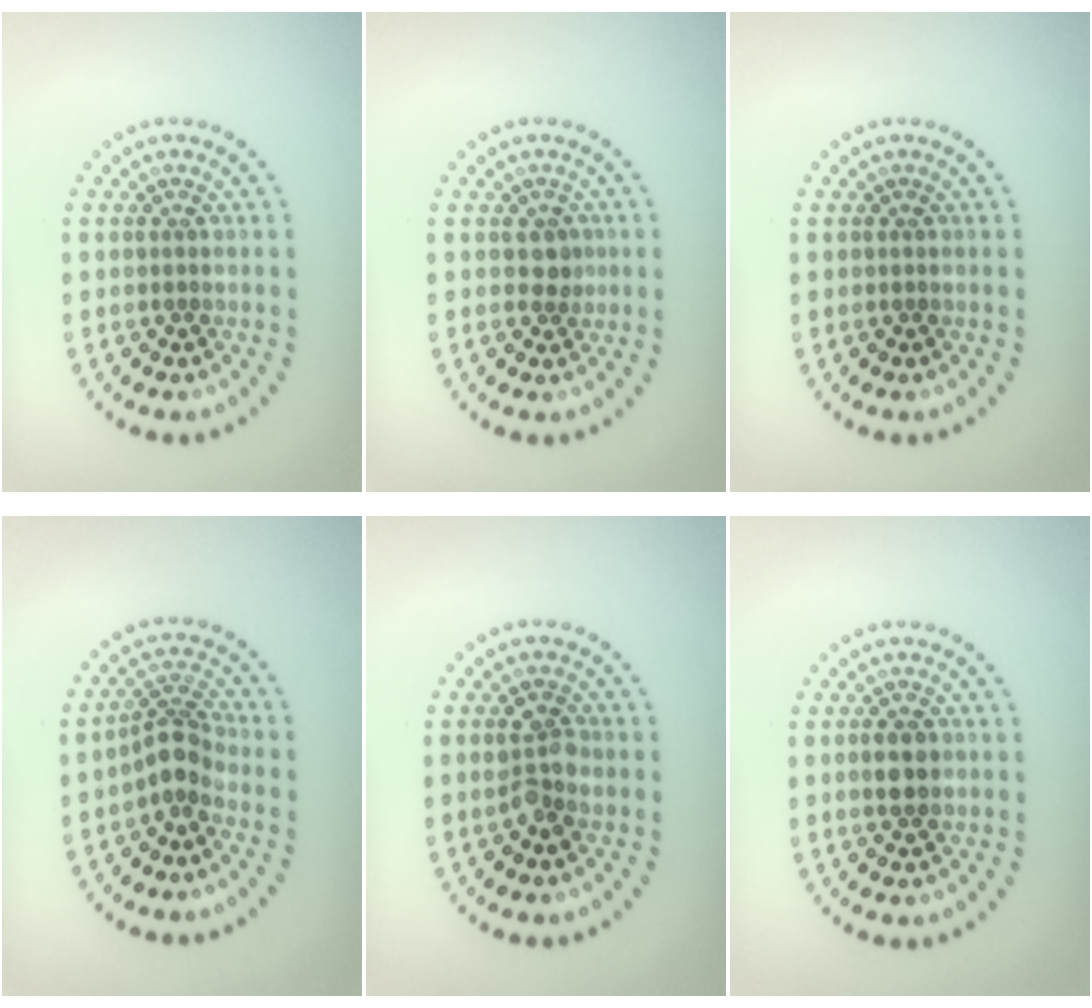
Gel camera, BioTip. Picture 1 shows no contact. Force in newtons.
{"total": 1.3, "press": 1.2, "slide": 0.6}
{"total": 0.0}
{"total": 2.8, "press": 2.0, "slide": 2.0}
{"total": 2.5, "press": 2.5, "slide": 0.2}
{"total": 2.3, "press": 2.3, "slide": 0.1}